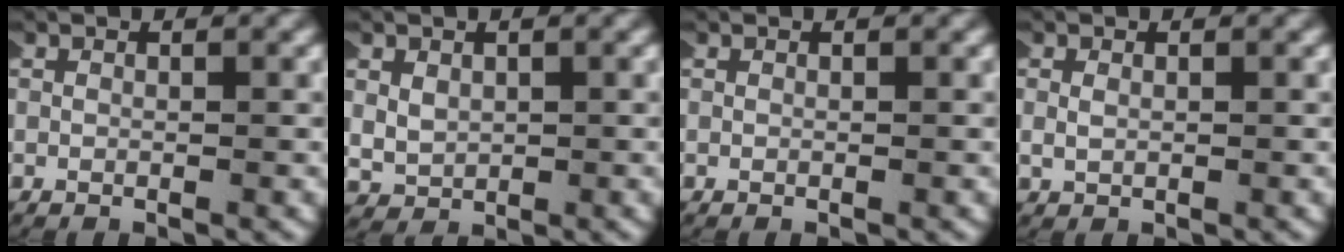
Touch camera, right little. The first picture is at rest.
{"total": 2.1, "force": [0.6, 1.8, 0.9], "torque": [-0.040, -0.010, 0.022]}
{"total": 0.0}
{"total": 1.0, "force": [0.3, 0.6, 0.6], "torque": [-0.020, 0.001, 0.008]}